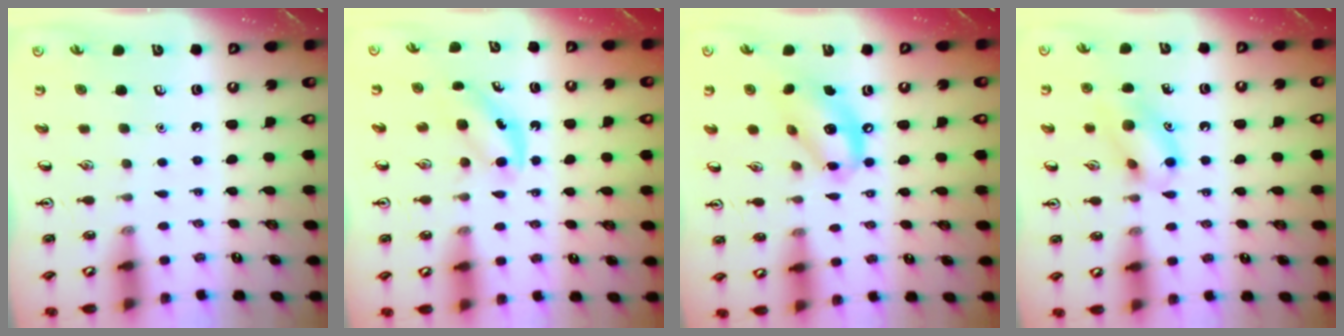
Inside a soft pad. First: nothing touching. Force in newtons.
{"total": 4.0, "press": 3.9, "slide": 0.9}
{"total": 13.1, "press": 12.7, "slide": 3.3}
{"total": 11.9, "press": 11.7, "slide": 2.1}